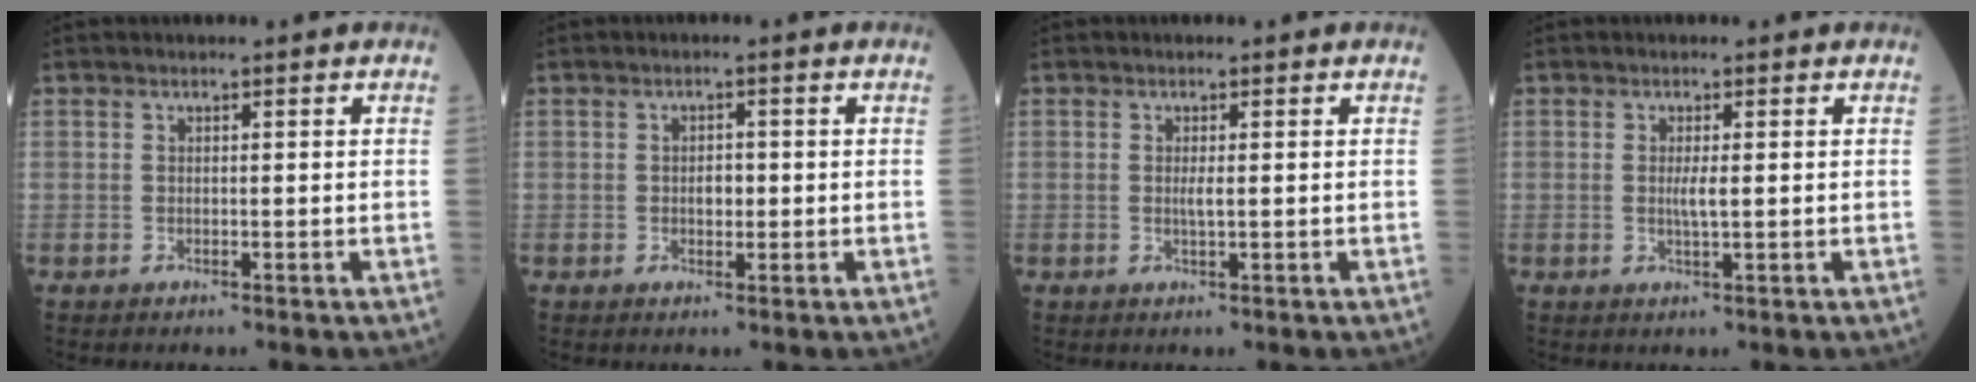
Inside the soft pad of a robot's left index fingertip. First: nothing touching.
{"total": 1.9, "force": [-0.4, 1.1, 1.4], "torque": [-0.023, -0.002, -0.006]}
{"total": 1.2, "force": [-0.2, 0.0, 1.2], "torque": [-0.029, -0.006, -0.002]}
{"total": 1.9, "force": [-0.2, 0.0, 1.9], "torque": [-0.042, -0.007, -0.002]}